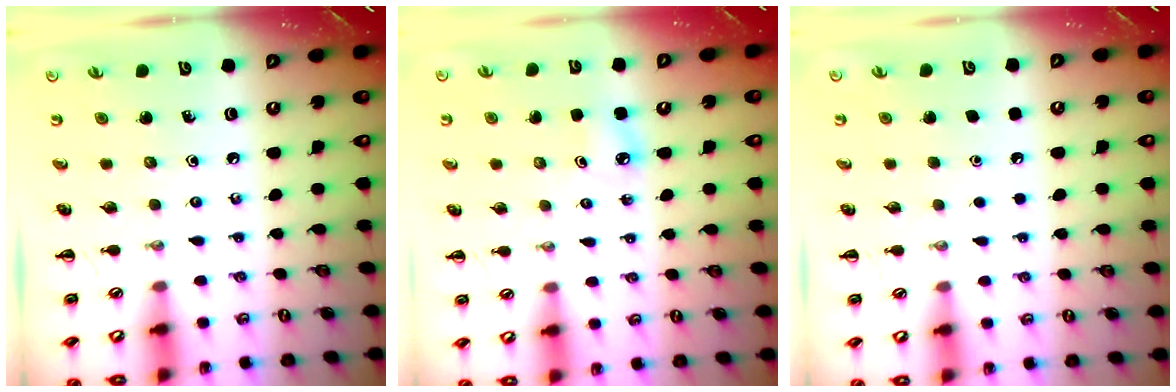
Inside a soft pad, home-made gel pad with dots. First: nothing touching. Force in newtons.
{"total": 3.9, "press": 3.7, "slide": 1.3}
{"total": 1.7, "press": 1.7, "slide": 0.1}